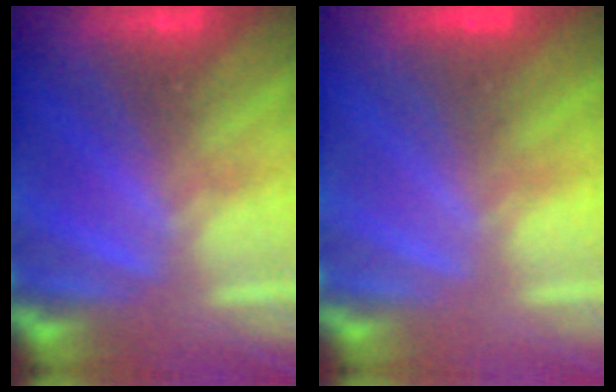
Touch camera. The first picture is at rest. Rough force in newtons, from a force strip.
{"total": 1.9}